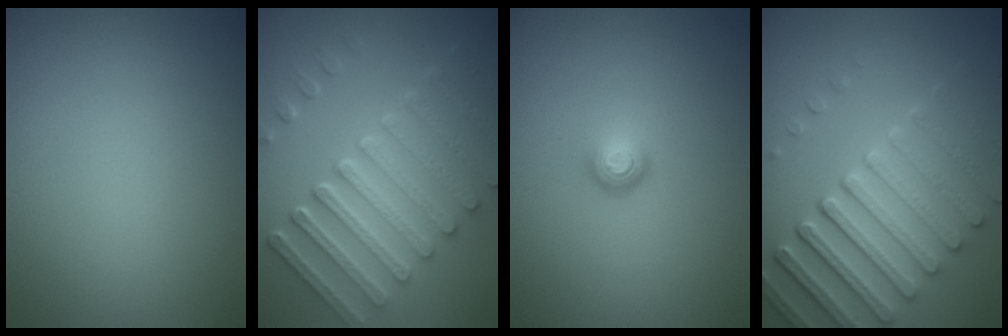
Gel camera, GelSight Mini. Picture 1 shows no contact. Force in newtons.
{"total": 8.1, "press": 6.1, "slide": 5.3}
{"total": 1.7, "press": 1.2, "slide": 1.2}
{"total": 7.3, "press": 5.5, "slide": 4.7}